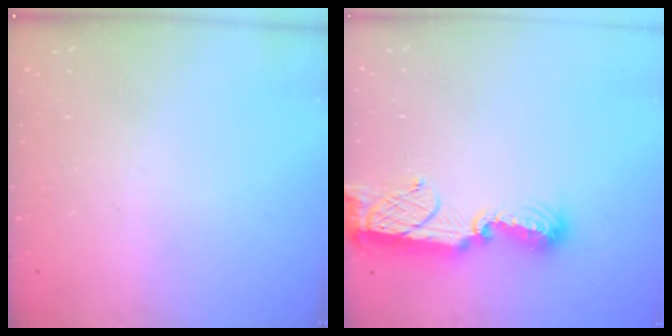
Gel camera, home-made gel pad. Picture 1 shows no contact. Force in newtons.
{"total": 12.8, "press": 11.4, "slide": 5.9}